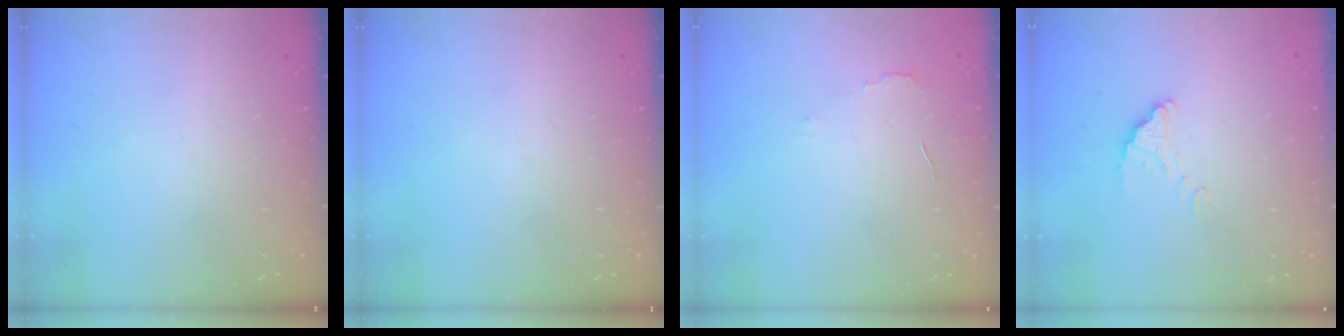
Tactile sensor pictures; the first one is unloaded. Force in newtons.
{"total": 0.0}
{"total": 2.9, "press": 2.9, "slide": 0.2}
{"total": 1.9, "press": 1.9, "slide": 0.0}